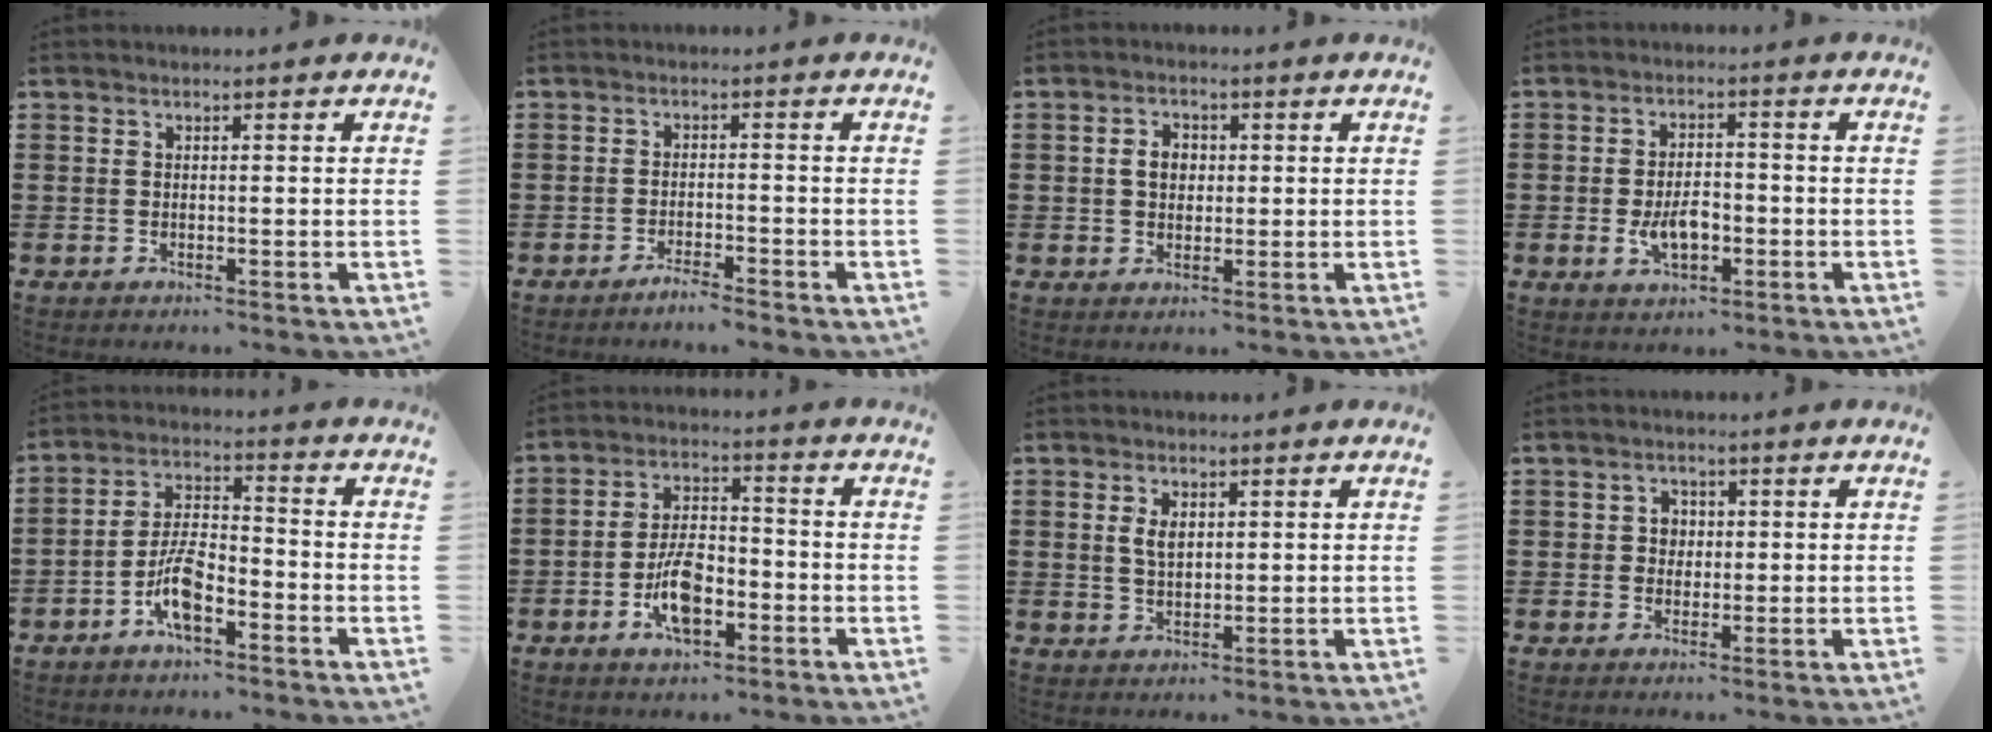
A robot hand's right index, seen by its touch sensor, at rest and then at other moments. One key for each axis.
{"total": 2.3, "fx": -2.2, "fy": -0.1, "fz": 0.7, "tx": -0.012, "ty": 0.001, "tz": -0.041}
{"total": 3.0, "fx": 0.2, "fy": 2.3, "fz": 2.0, "tx": -0.046, "ty": 0.009, "tz": 0.002}
{"total": 5.1, "fx": -1.5, "fy": 2.7, "fz": 4.1, "tx": -0.070, "ty": 0.001, "tz": -0.027}
{"total": 7.3, "fx": -3.8, "fy": 2.8, "fz": 5.6, "tx": -0.125, "ty": 0.002, "tz": -0.075}
{"total": 8.2, "fx": -3.0, "fy": 3.8, "fz": 6.6, "tx": -0.142, "ty": 0.003, "tz": -0.059}
{"total": 2.9, "fx": 0.9, "fy": 1.6, "fz": 2.3, "tx": -0.051, "ty": 0.005, "tz": 0.015}
{"total": 2.3, "fx": 0.1, "fy": 2.1, "fz": 0.9, "tx": -0.026, "ty": 0.010, "tz": -0.002}